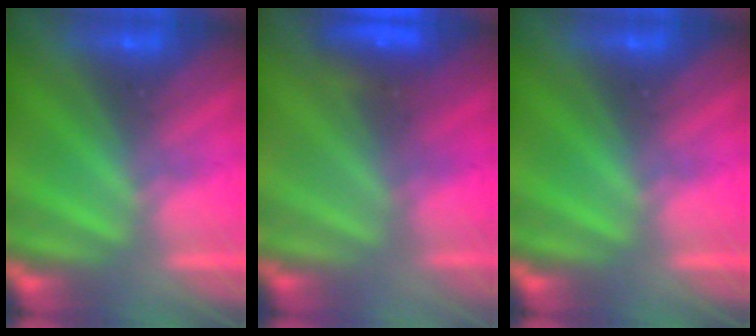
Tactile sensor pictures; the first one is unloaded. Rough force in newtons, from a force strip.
{"total": 2.9}
{"total": 0.0}